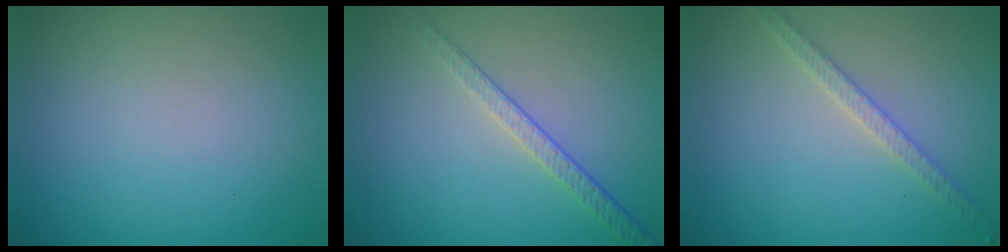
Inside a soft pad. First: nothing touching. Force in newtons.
{"total": 2.1, "press": 1.6, "slide": 1.4}
{"total": 2.1, "press": 2.0, "slide": 0.6}